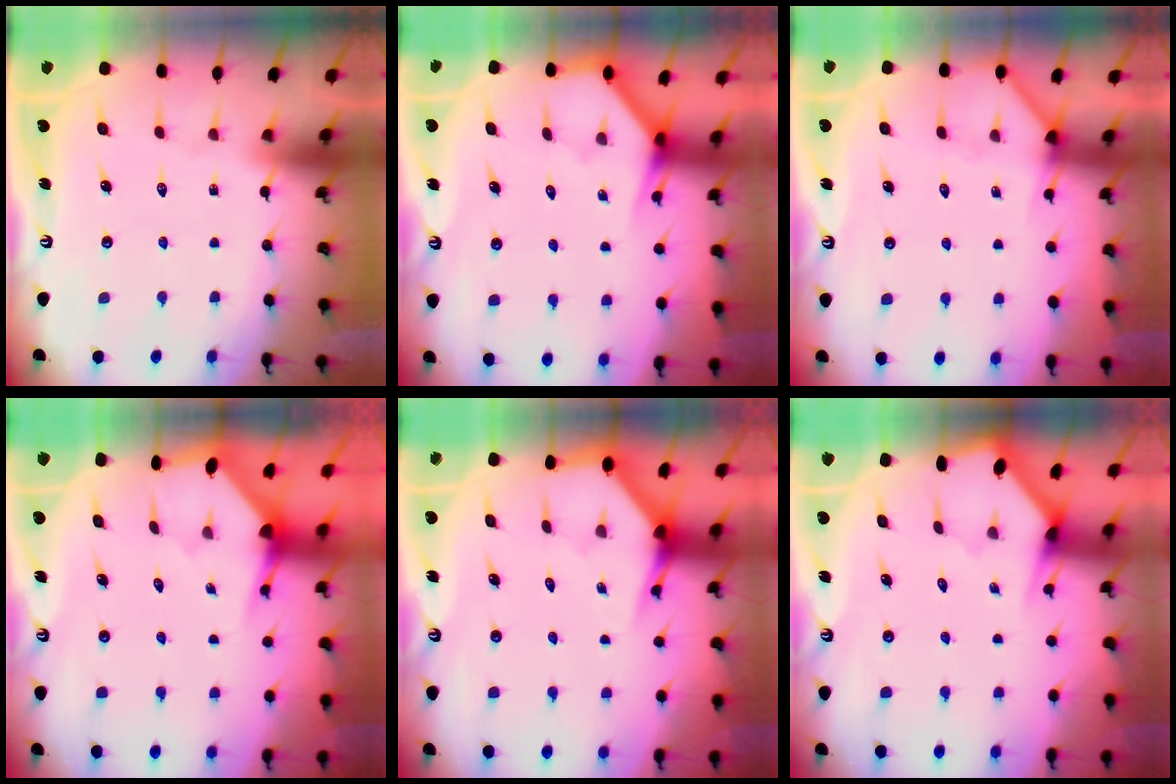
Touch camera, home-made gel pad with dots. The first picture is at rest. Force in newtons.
{"total": 3.7, "press": 3.7, "slide": 0.3}
{"total": 5.3, "press": 5.3, "slide": 0.5}
{"total": 3.3, "press": 3.3, "slide": 0.3}
{"total": 4.0, "press": 4.0, "slide": 0.2}
{"total": 2.9, "press": 2.9, "slide": 0.2}